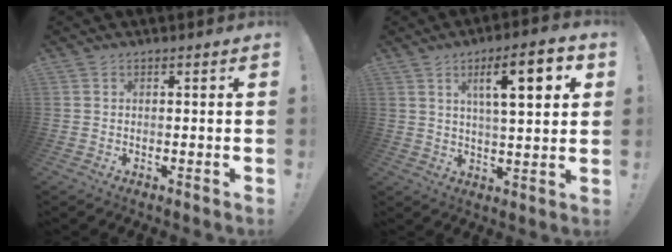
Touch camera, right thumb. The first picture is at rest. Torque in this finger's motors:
{"motor_torque": [0.77, 0.88, 1.04, -0.26, 0.06]}